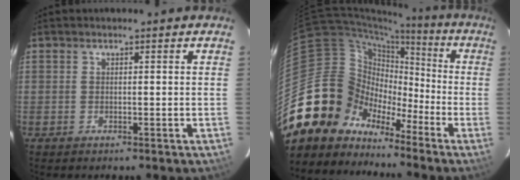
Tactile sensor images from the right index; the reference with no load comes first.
{"total": 16.9, "force": [-11.1, 12.4, 2.8], "torque": [-0.083, 0.055, -0.207]}